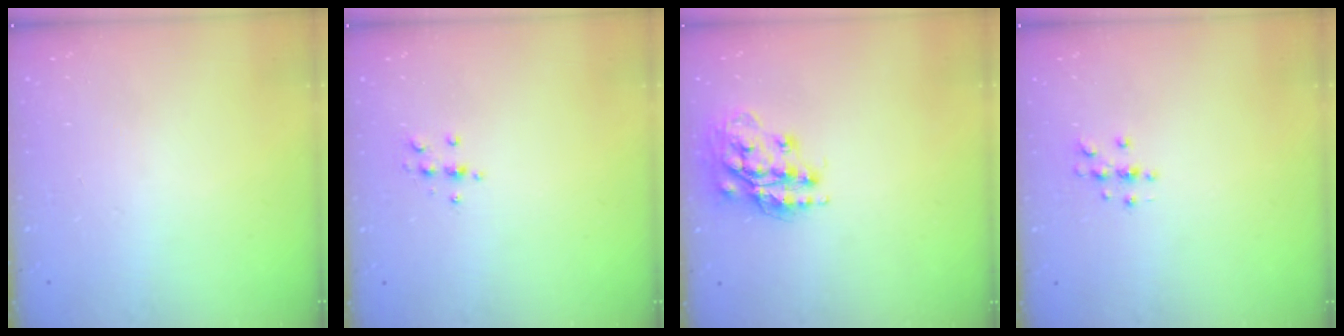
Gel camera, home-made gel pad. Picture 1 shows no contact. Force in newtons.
{"total": 5.4, "press": 5.2, "slide": 1.4}
{"total": 15.4, "press": 15.3, "slide": 1.1}
{"total": 3.7, "press": 3.7, "slide": 0.4}